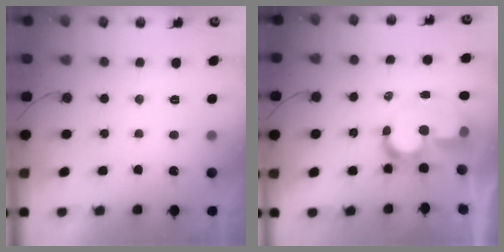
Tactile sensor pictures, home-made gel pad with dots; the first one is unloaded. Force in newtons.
{"total": 10.8, "press": 10.8, "slide": 0.8}